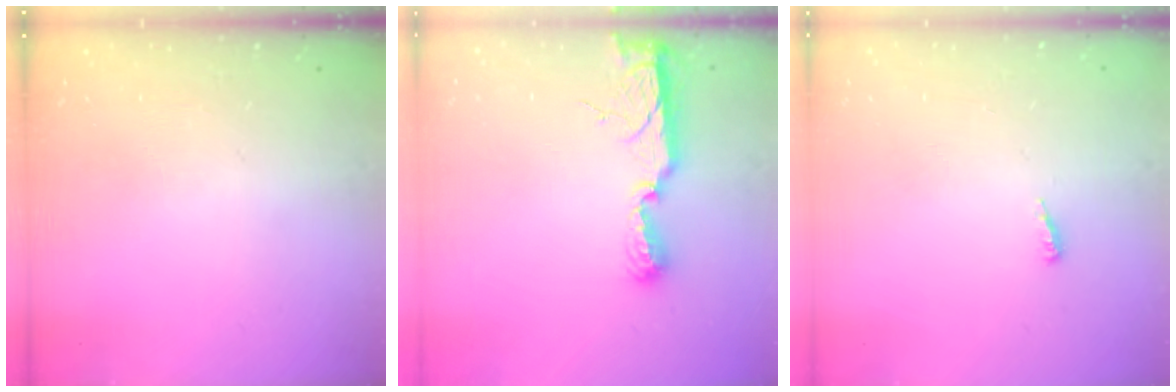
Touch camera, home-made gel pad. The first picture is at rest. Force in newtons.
{"total": 8.9, "press": 8.7, "slide": 1.6}
{"total": 3.5, "press": 3.4, "slide": 0.3}